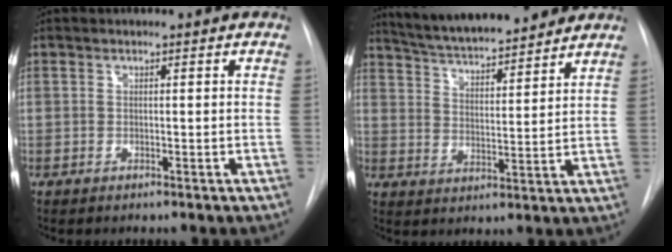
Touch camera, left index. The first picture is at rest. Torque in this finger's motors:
{"motor_torque": [0.17, -0.58, 0.44, 0.08]}